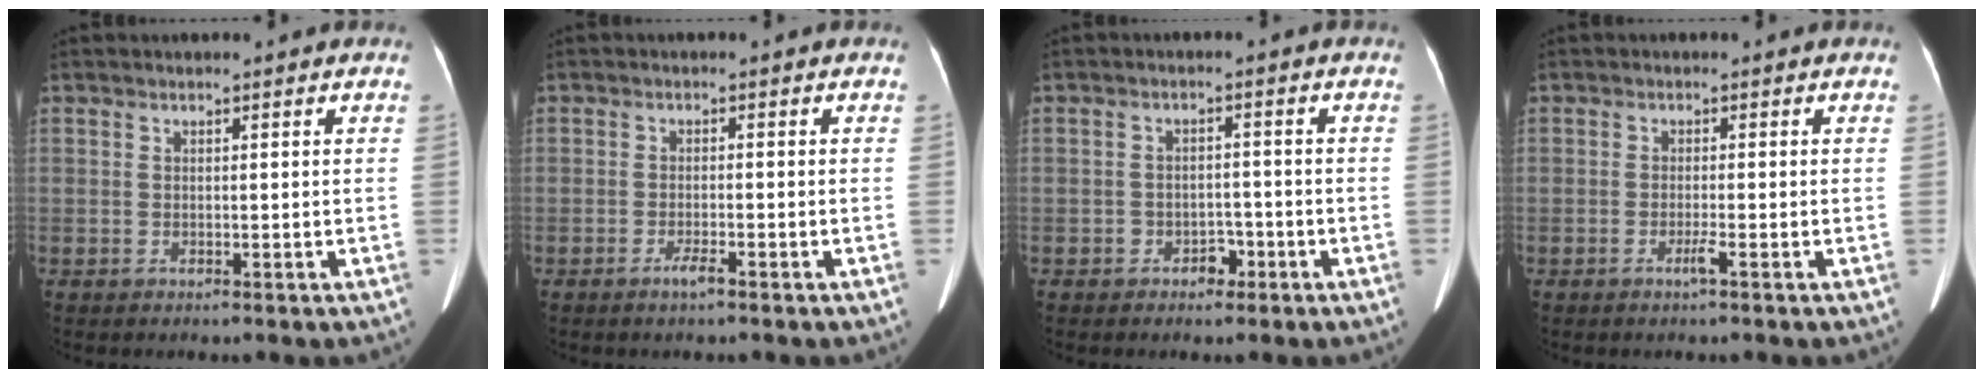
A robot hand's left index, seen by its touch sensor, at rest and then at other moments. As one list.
[{"total": 1.8, "force": [-1.3, 0.0, 1.2], "torque": [-0.028, -0.003, -0.023]}, {"total": 2.7, "force": [-1.6, 1.8, 1.1], "torque": [-0.013, 0.009, -0.020]}, {"total": 1.4, "force": [-0.9, -0.3, 1.1], "torque": [-0.025, -0.002, -0.016]}]